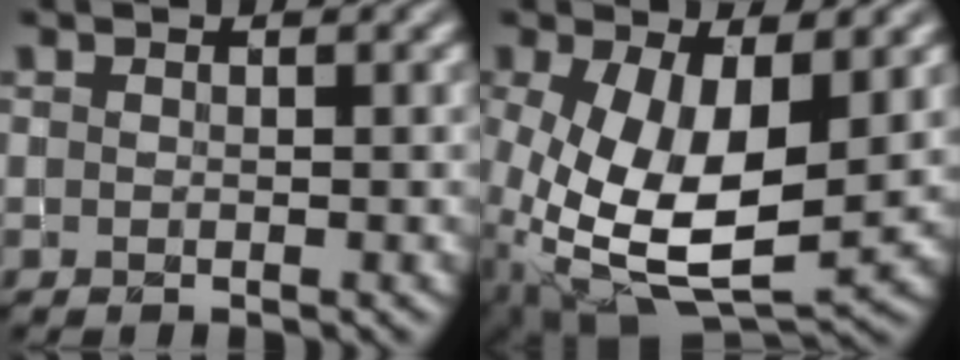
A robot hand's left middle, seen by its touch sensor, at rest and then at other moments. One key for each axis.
{"total": 10.6, "fx": -0.7, "fy": 5.4, "fz": 9.1, "tx": -0.192, "ty": -0.024, "tz": -0.007}